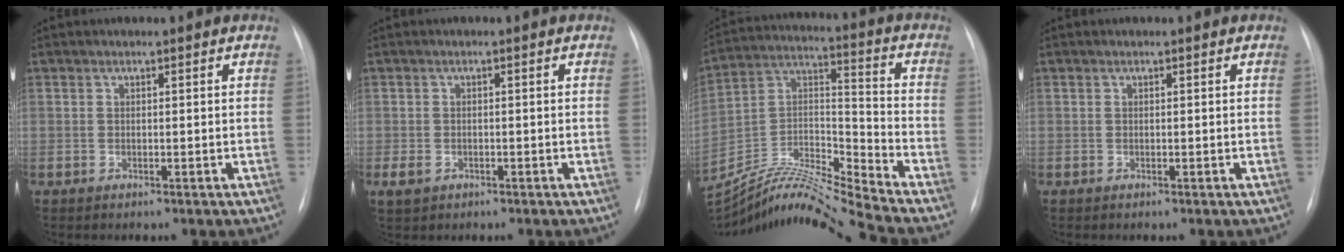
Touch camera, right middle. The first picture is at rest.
{"total": 2.0, "force": [-0.9, 1.5, 1.1], "torque": [-0.024, -0.001, -0.008]}
{"total": 18.0, "force": [-17.1, -2.7, 5.1], "torque": [-0.102, 0.027, -0.306]}
{"total": 0.0}